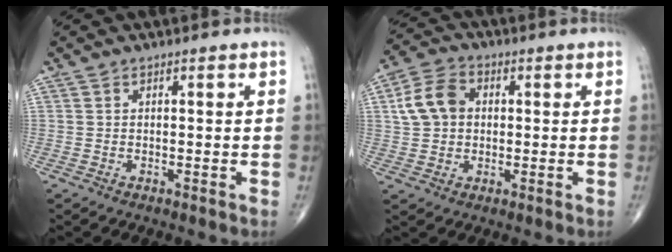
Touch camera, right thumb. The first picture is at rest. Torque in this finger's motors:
{"motor_torque": [-0.43, 0.49, 0.08, -0.06, 0.09]}